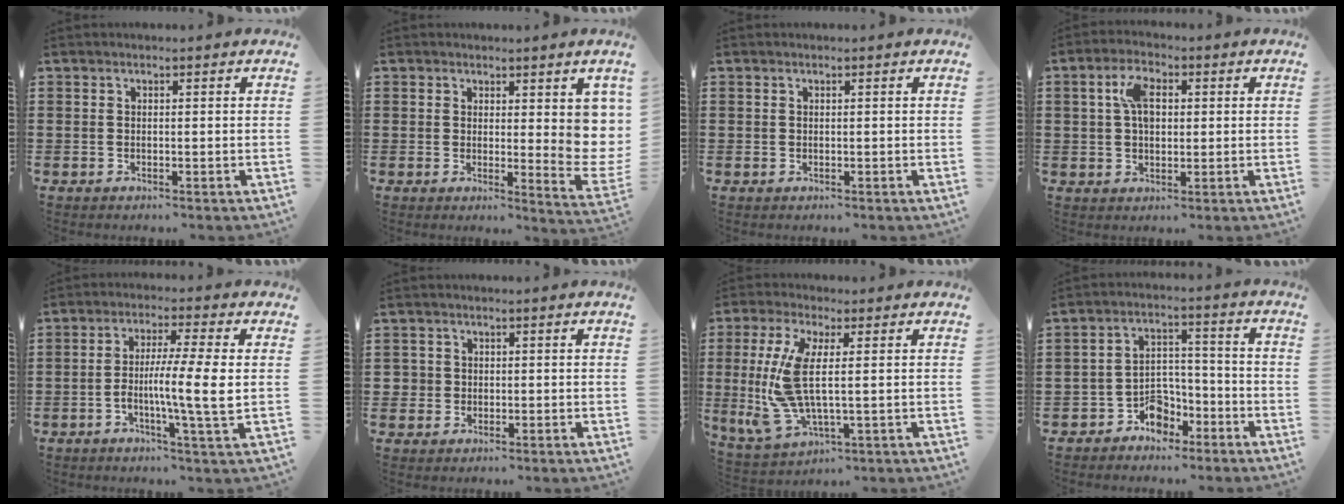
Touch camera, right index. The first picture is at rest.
{"total": 5.1, "force": [2.5, 2.4, 3.8], "torque": [-0.038, -0.020, 0.041]}
{"total": 0.0}
{"total": 5.4, "force": [1.1, 2.9, 4.4], "torque": [-0.094, 0.015, 0.017]}
{"total": 8.3, "force": [-1.0, -0.1, 8.3], "torque": [-0.138, -0.009, -0.024]}
{"total": 1.6, "force": [-0.1, 1.6, 0.2], "torque": [-0.010, 0.007, -0.005]}
{"total": 10.9, "force": [0.5, 3.9, 10.2], "torque": [-0.240, -0.025, 0.006]}
{"total": 5.3, "force": [-3.7, 3.2, 1.8], "torque": [-0.034, 0.016, -0.070]}